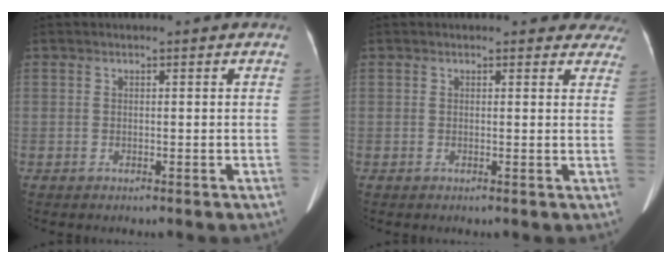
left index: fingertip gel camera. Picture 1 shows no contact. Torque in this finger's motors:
{"motor_torque": [0.20, -0.35, 0.03, 0.00]}